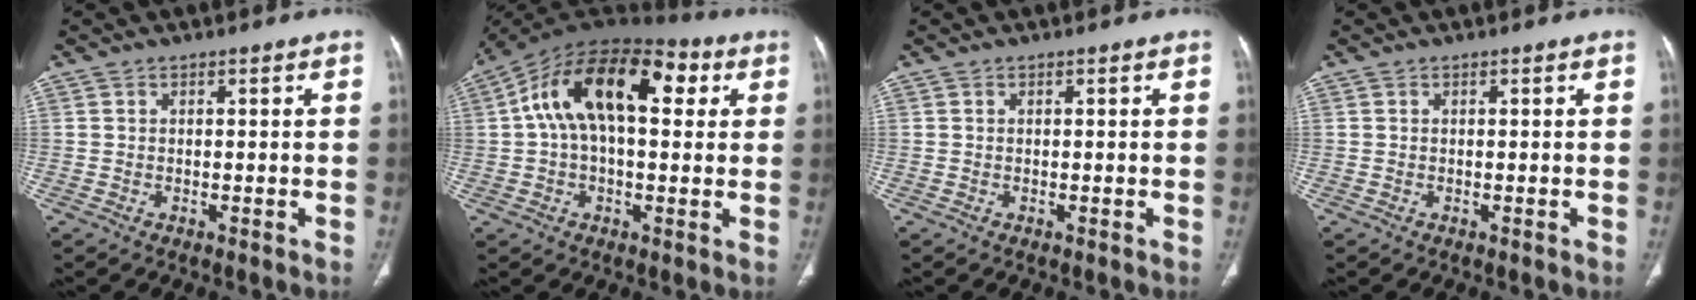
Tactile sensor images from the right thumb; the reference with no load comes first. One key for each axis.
{"total": 20.0, "fx": 5.2, "fy": 10.8, "fz": 16.0, "tx": -0.252, "ty": 0.045, "tz": 0.074}
{"total": 0.0}
{"total": 0.0}